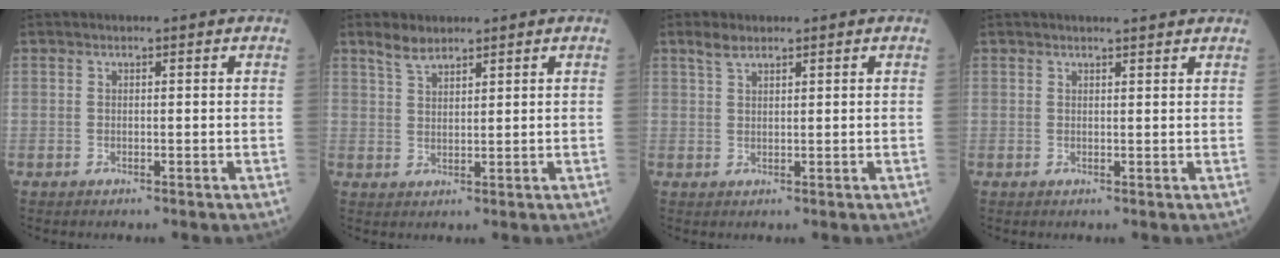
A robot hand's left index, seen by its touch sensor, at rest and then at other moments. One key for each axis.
{"total": 3.0, "fx": 2.6, "fy": 0.9, "fz": 1.2, "tx": -0.029, "ty": 0.006, "tz": 0.054}
{"total": 2.1, "fx": 1.7, "fy": 0.6, "fz": 1.0, "tx": -0.027, "ty": 0.010, "tz": 0.037}
{"total": 3.0, "fx": 2.8, "fy": 0.1, "fz": 1.1, "tx": -0.017, "ty": 0.007, "tz": 0.032}